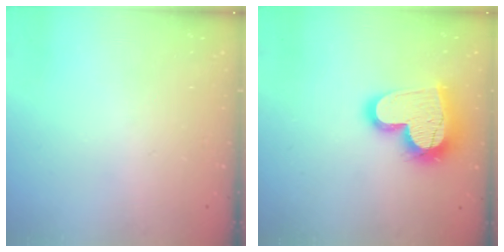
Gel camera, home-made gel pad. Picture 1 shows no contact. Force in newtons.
{"total": 18.7, "press": 18.6, "slide": 1.4}